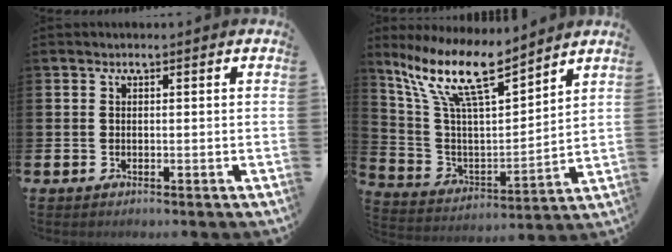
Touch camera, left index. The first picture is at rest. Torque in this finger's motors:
{"motor_torque": [0.55, -1.59, 1.05, 0.21]}